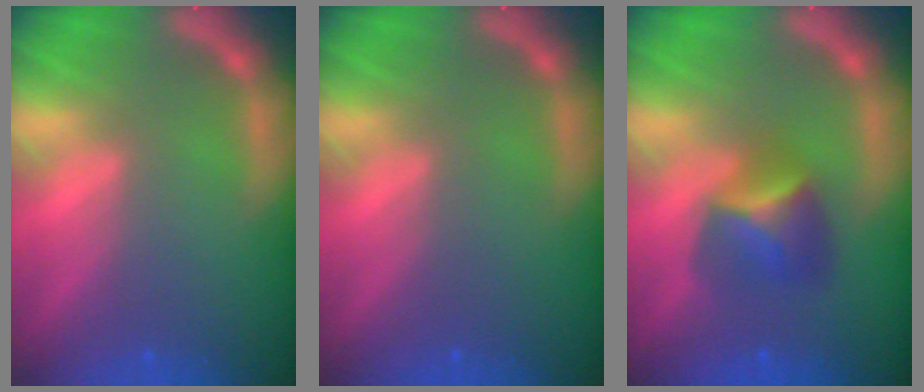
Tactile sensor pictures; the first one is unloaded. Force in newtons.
{"total": 0.0}
{"total": 4.0}